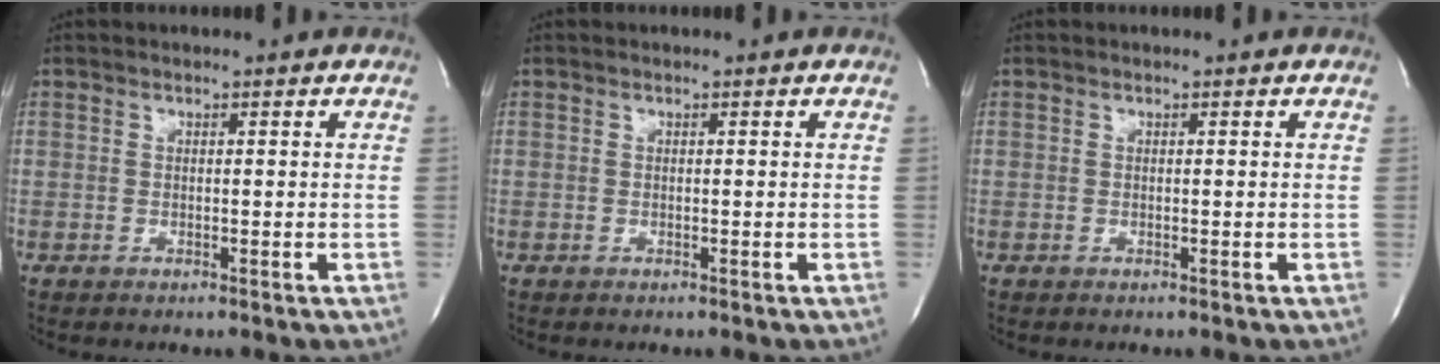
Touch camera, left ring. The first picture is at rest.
{"total": 0.0}
{"total": 0.0}